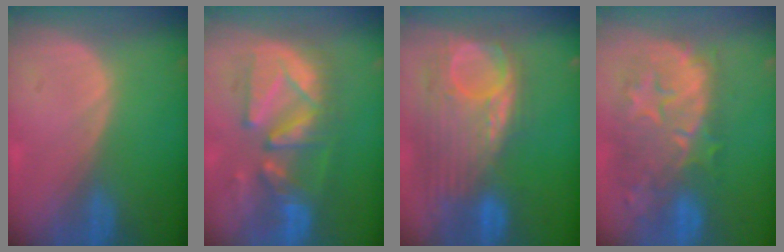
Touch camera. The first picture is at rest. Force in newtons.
{"total": 10.4, "press": 10.2, "slide": 2.3}
{"total": 11.9, "press": 10.4, "slide": 5.8}
{"total": 11.6, "press": 10.7, "slide": 4.5}